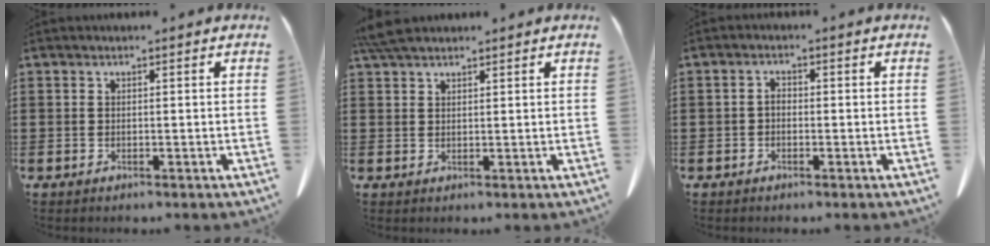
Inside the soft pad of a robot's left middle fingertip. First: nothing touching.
{"total": 3.9, "force": [3.1, 1.0, 2.0], "torque": [-0.049, 0.001, 0.061]}
{"total": 1.5, "force": [-0.6, 0.8, 1.1], "torque": [-0.024, 0.001, -0.011]}